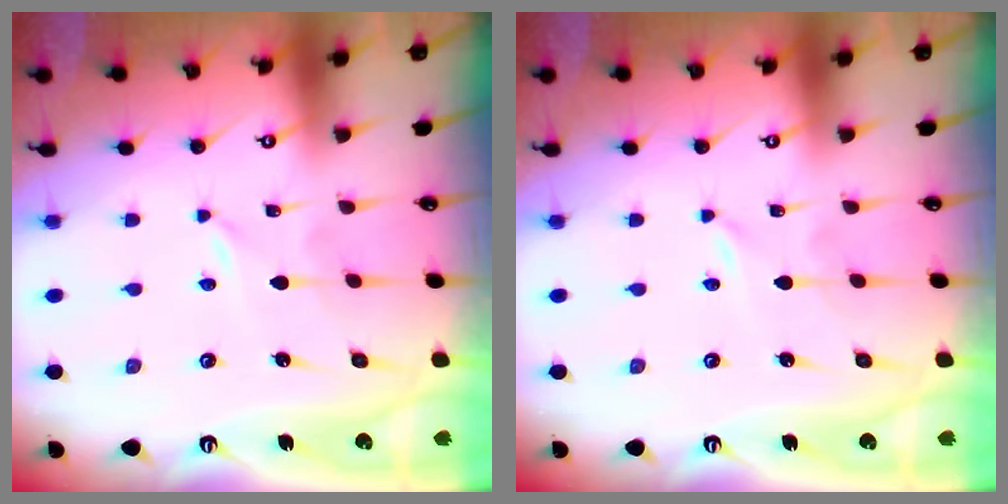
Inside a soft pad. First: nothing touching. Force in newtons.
{"total": 0.0}